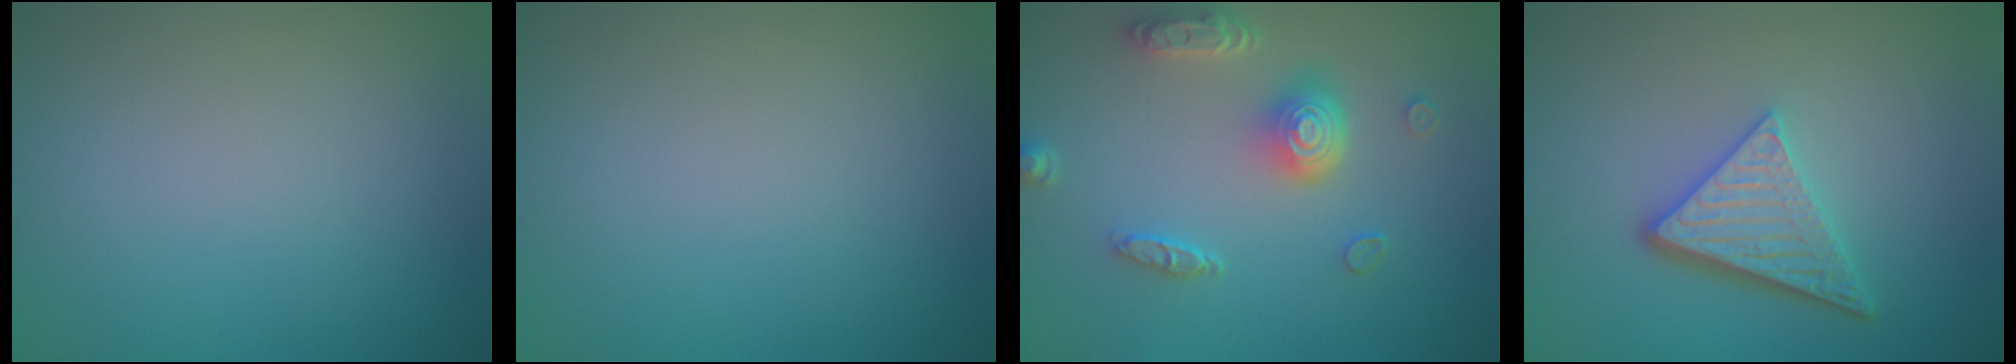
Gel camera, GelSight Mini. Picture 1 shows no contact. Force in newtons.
{"total": 0.0}
{"total": 4.7, "press": 3.6, "slide": 3.0}
{"total": 4.3, "press": 3.4, "slide": 2.6}